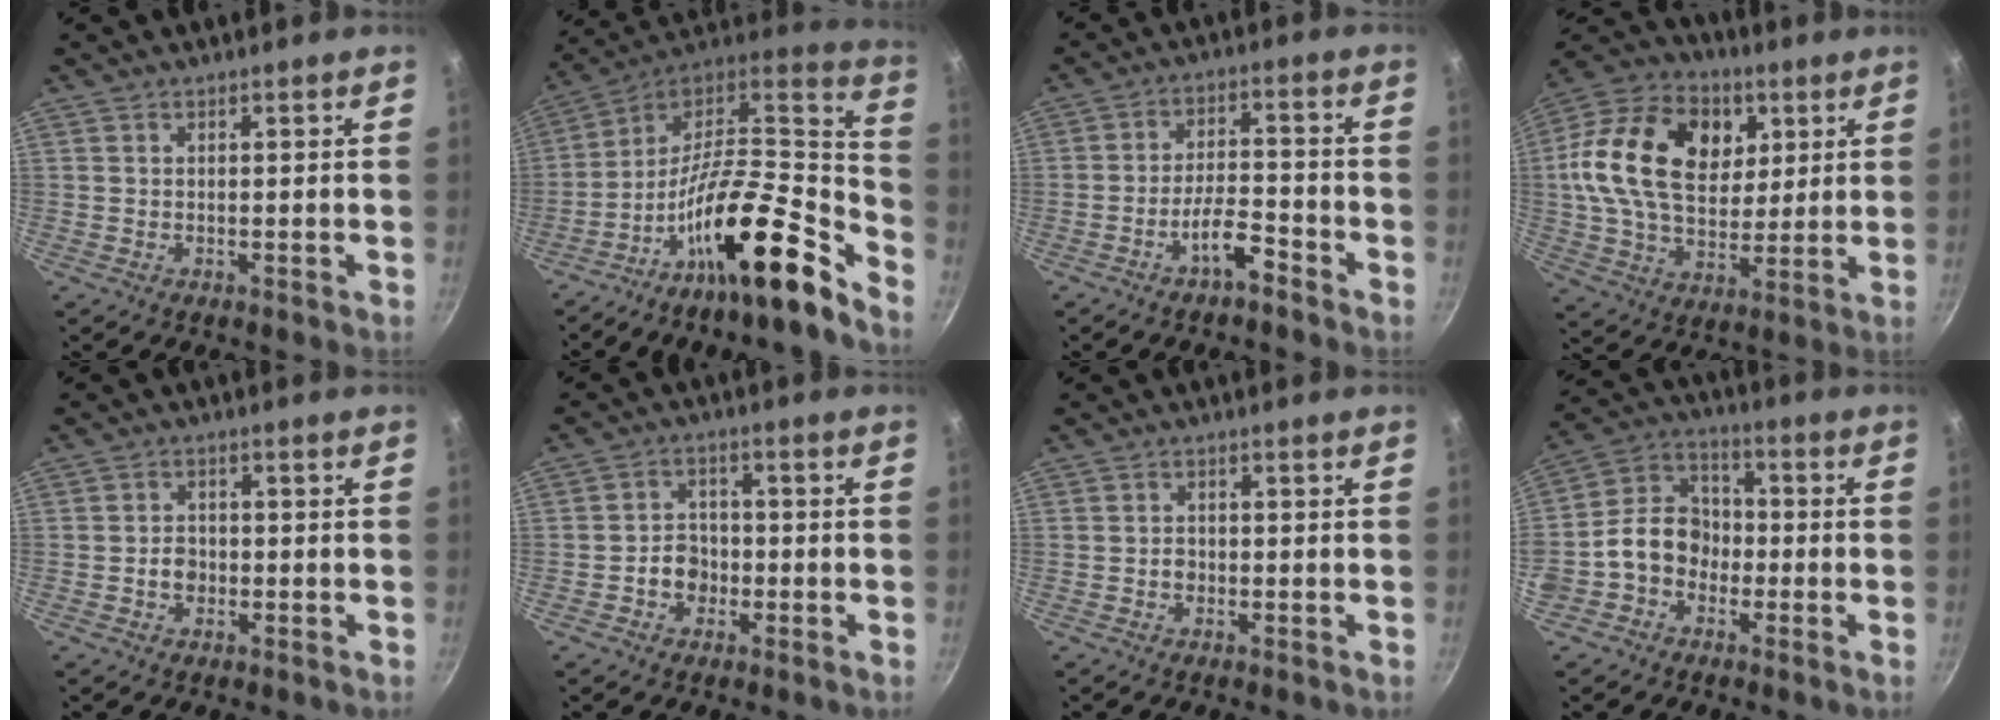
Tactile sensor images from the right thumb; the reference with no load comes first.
{"total": 23.8, "force": [-14.3, 6.6, 17.8], "torque": [-0.227, 0.092, -0.267]}
{"total": 6.6, "force": [-4.3, 2.1, 4.5], "torque": [-0.070, 0.041, -0.075]}
{"total": 23.5, "force": [5.7, 16.3, 16.0], "torque": [-0.266, 0.007, 0.087]}
{"total": 3.1, "force": [-0.8, 2.5, 1.6], "torque": [-0.011, 0.012, -0.013]}
{"total": 5.2, "force": [-1.7, 4.3, 2.4], "torque": [-0.010, 0.018, -0.031]}
{"total": 1.5, "force": [-0.4, 1.2, 0.6], "torque": [-0.004, 0.007, -0.006]}
{"total": 10.8, "force": [-2.7, 8.8, 5.5], "torque": [-0.058, 0.043, -0.068]}